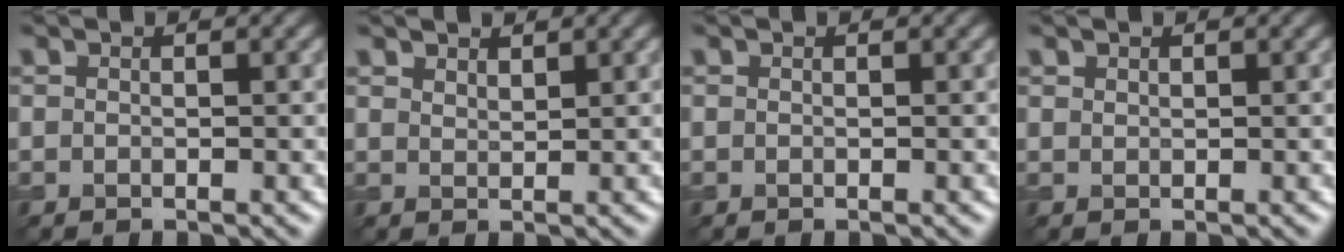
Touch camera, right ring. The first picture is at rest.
{"total": 1.5, "force": [1.4, 0.5, 0.4], "torque": [-0.011, 0.002, 0.028]}
{"total": 0.0}
{"total": 0.5, "force": [0.5, 0.2, 0.1], "torque": [-0.002, 0.000, 0.012]}